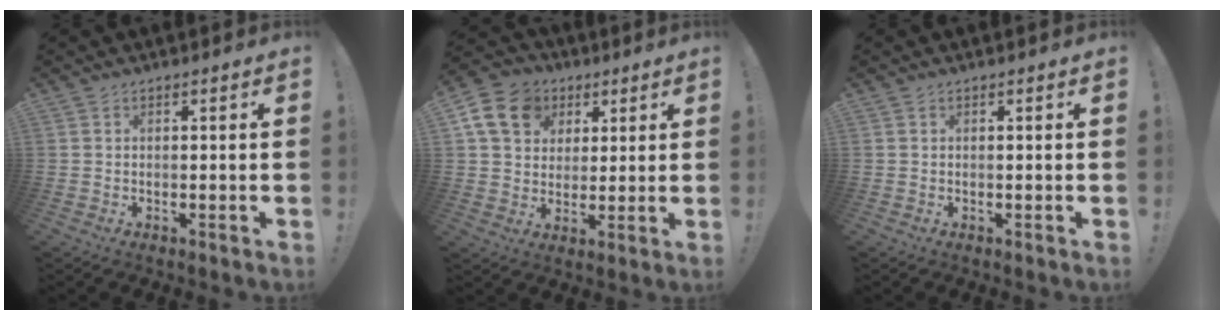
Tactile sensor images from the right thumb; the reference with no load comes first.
{"total": 14.1, "force": [5.5, 11.4, 6.2], "torque": [-0.088, -0.014, 0.111]}
{"total": 0.0}